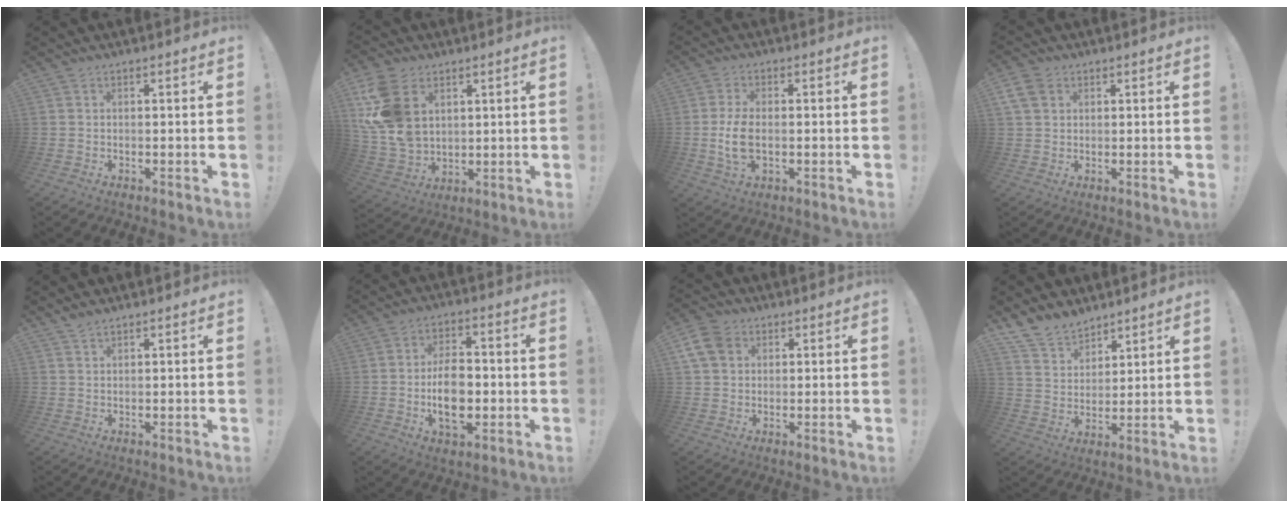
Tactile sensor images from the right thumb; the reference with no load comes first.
{"total": 16.8, "force": [5.8, 11.7, 10.4], "torque": [-0.223, -0.027, 0.114]}
{"total": 7.6, "force": [-1.1, 4.0, 6.3], "torque": [-0.124, -0.010, -0.019]}
{"total": 6.2, "force": [2.6, 4.6, 3.4], "torque": [-0.059, 0.002, 0.054]}
{"total": 1.7, "force": [1.4, 0.4, 0.8], "torque": [-0.011, -0.003, 0.026]}
{"total": 11.9, "force": [-2.1, 7.4, 9.2], "torque": [-0.156, 0.003, -0.037]}
{"total": 8.5, "force": [3.0, 6.6, 4.4], "torque": [-0.097, 0.000, 0.062]}
{"total": 10.8, "force": [8.8, 5.9, 2.0], "torque": [-0.051, -0.060, 0.175]}